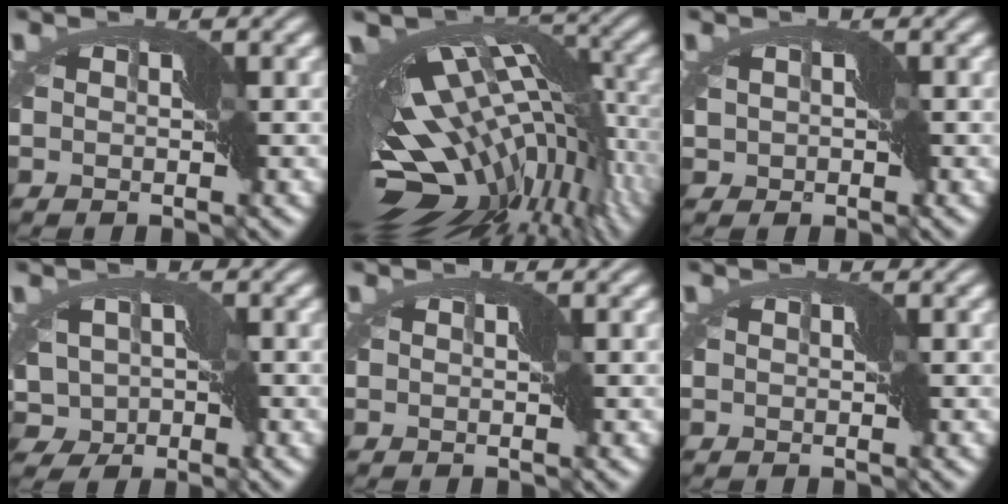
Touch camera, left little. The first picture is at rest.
{"total": 17.4, "force": [-2.1, 7.6, 15.5], "torque": [-0.235, 0.008, -0.012]}
{"total": 1.6, "force": [-0.3, 1.4, 0.6], "torque": [-0.008, 0.006, -0.008]}
{"total": 6.0, "force": [-2.2, 4.3, 3.5], "torque": [-0.048, 0.006, -0.042]}
{"total": 0.0}
{"total": 0.0}